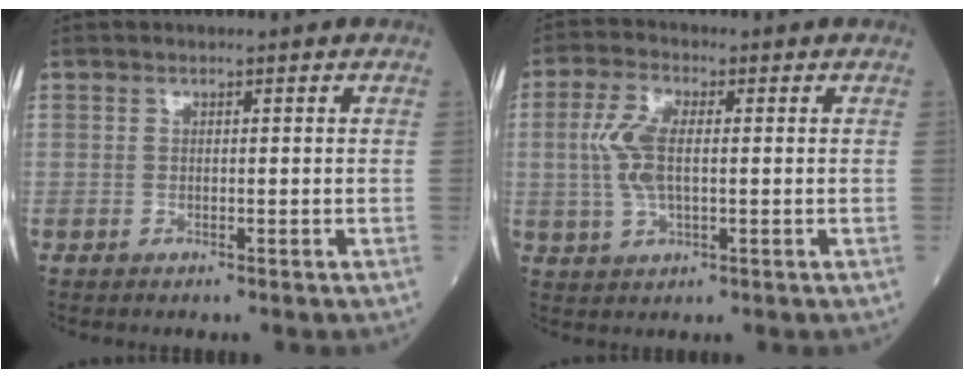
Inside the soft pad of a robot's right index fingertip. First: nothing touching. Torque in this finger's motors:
{"motor_torque": [0.82, 0.50, 0.64, 0.18]}